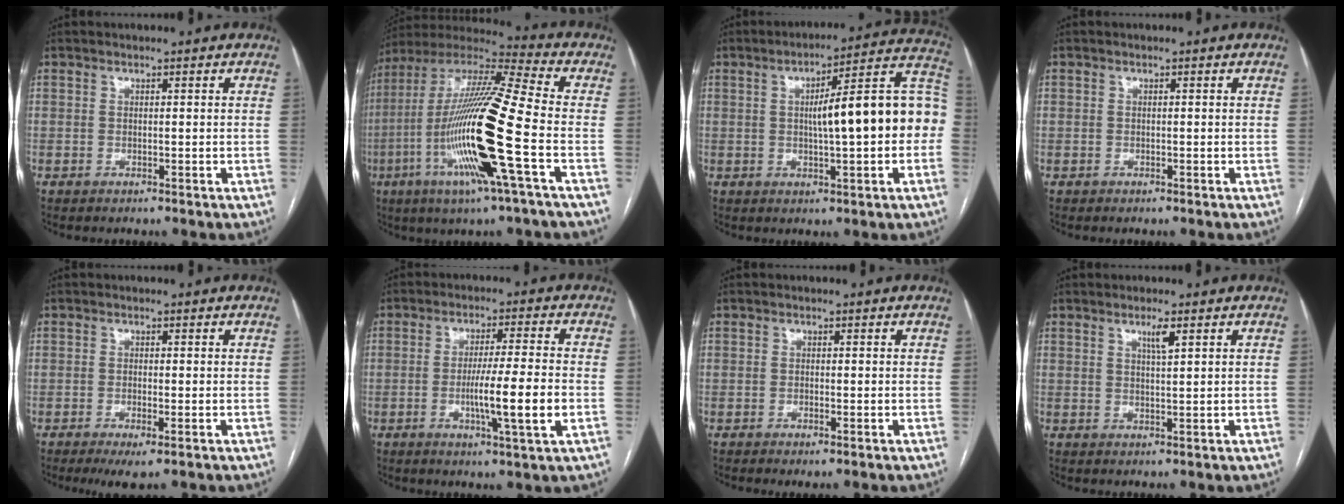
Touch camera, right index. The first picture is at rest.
{"total": 21.5, "force": [-5.9, 0.5, 20.7], "torque": [-0.427, -0.023, -0.122]}
{"total": 16.4, "force": [0.0, 2.5, 16.2], "torque": [-0.216, 0.046, 0.002]}
{"total": 0.6, "force": [-0.2, 0.5, 0.0], "torque": [0.002, 0.006, -0.007]}
{"total": 3.3, "force": [-1.6, 0.6, 2.8], "torque": [-0.048, -0.009, -0.023]}
{"total": 9.5, "force": [-2.2, -0.6, 9.3], "torque": [-0.159, -0.011, -0.040]}
{"total": 1.1, "force": [-0.6, 0.1, 0.9], "torque": [-0.013, -0.001, -0.007]}
{"total": 2.3, "force": [1.3, 0.0, 1.9], "torque": [-0.036, -0.004, 0.023]}